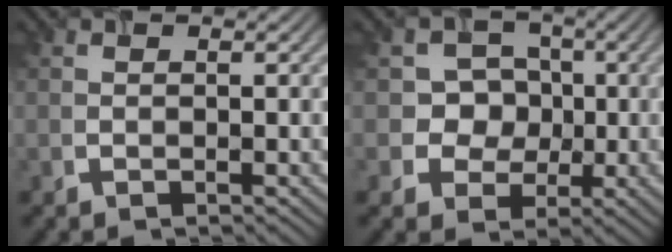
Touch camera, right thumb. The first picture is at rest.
{"total": 6.6, "force": [0.4, 6.2, 2.3], "torque": [-0.041, 0.016, 0.007]}